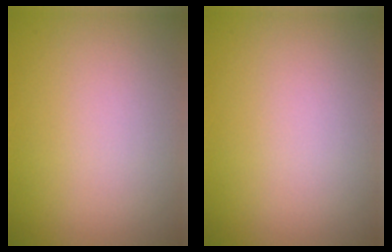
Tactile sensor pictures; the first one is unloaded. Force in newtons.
{"total": 0.0}